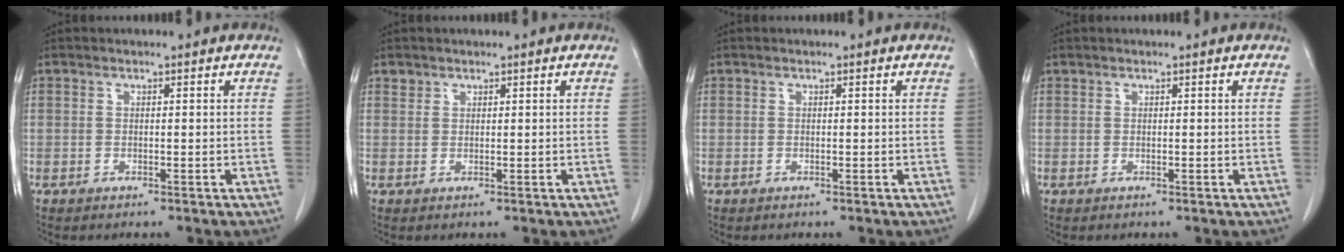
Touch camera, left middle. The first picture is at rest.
{"total": 0.9, "force": [0.7, 0.6, 0.0], "torque": [0.006, 0.003, 0.010]}
{"total": 0.0}
{"total": 0.0}